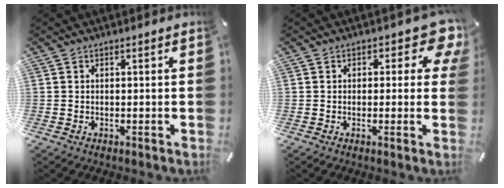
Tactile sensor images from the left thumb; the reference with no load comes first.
{"total": 6.8, "force": [2.9, 4.0, 4.7], "torque": [-0.041, -0.016, 0.044]}